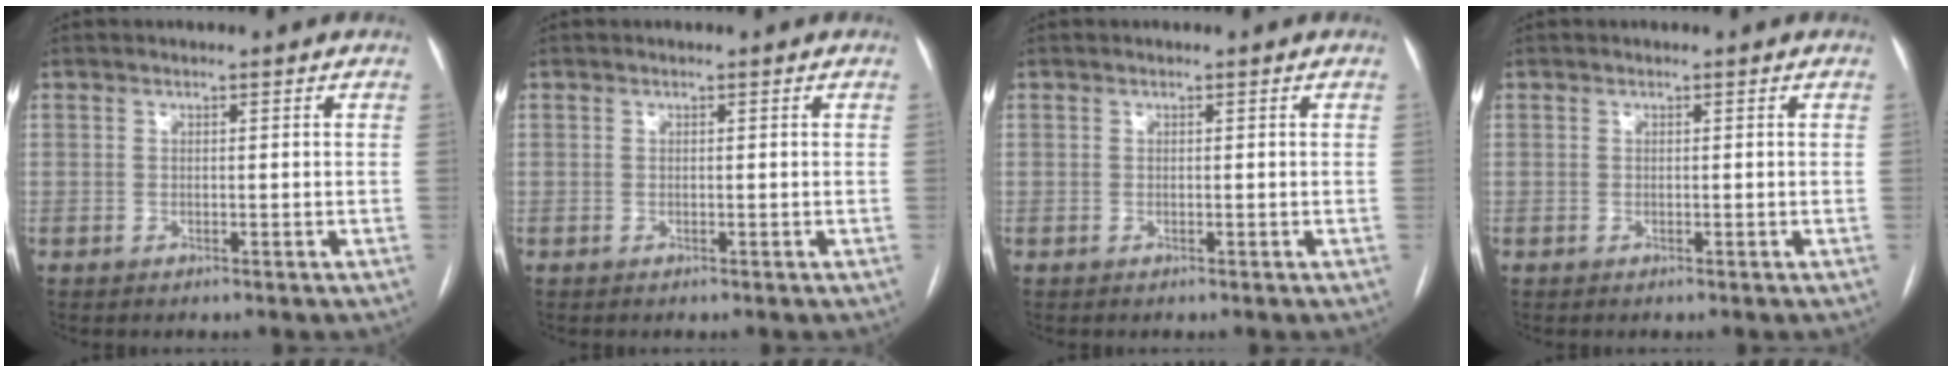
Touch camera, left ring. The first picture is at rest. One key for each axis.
{"total": 0.0}
{"total": 0.0}
{"total": 0.0}